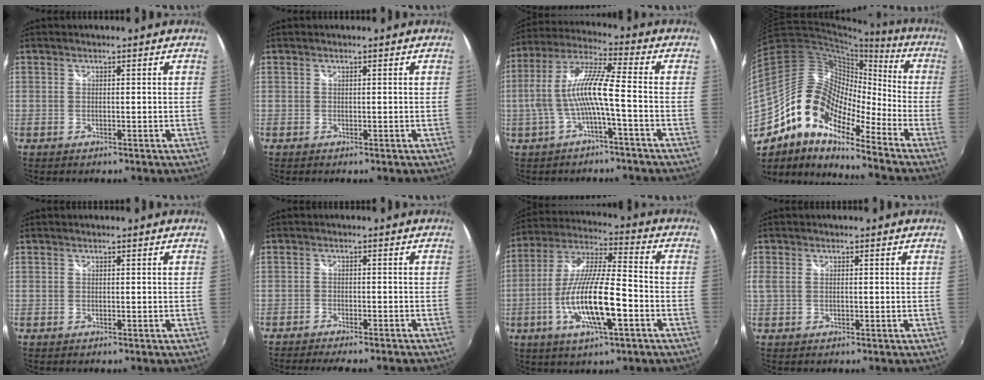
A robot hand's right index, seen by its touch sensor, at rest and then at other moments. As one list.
[{"total": 0.0}, {"total": 10.4, "force": [-2.5, 0.7, 10.1], "torque": [-0.208, 0.009, -0.038]}, {"total": 16.7, "force": [-10.1, 7.4, 11.0], "torque": [-0.188, 0.001, -0.208]}, {"total": 0.0}, {"total": 9.2, "force": [-8.1, 1.4, 4.2], "torque": [-0.095, -0.016, -0.118]}, {"total": 15.9, "force": [-5.4, 3.3, 14.6], "torque": [-0.292, -0.013, -0.102]}, {"total": 2.5, "force": [0.3, 1.4, 2.1], "torque": [-0.044, -0.005, 0.004]}]